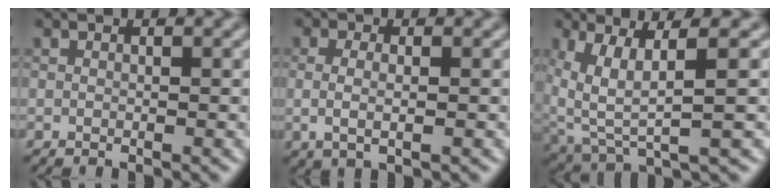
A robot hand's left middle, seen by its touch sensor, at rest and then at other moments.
{"total": 1.9, "force": [0.0, 0.6, 1.8], "torque": [-0.041, -0.004, 0.000]}
{"total": 6.0, "force": [1.9, 1.7, 5.4], "torque": [-0.127, -0.008, 0.046]}